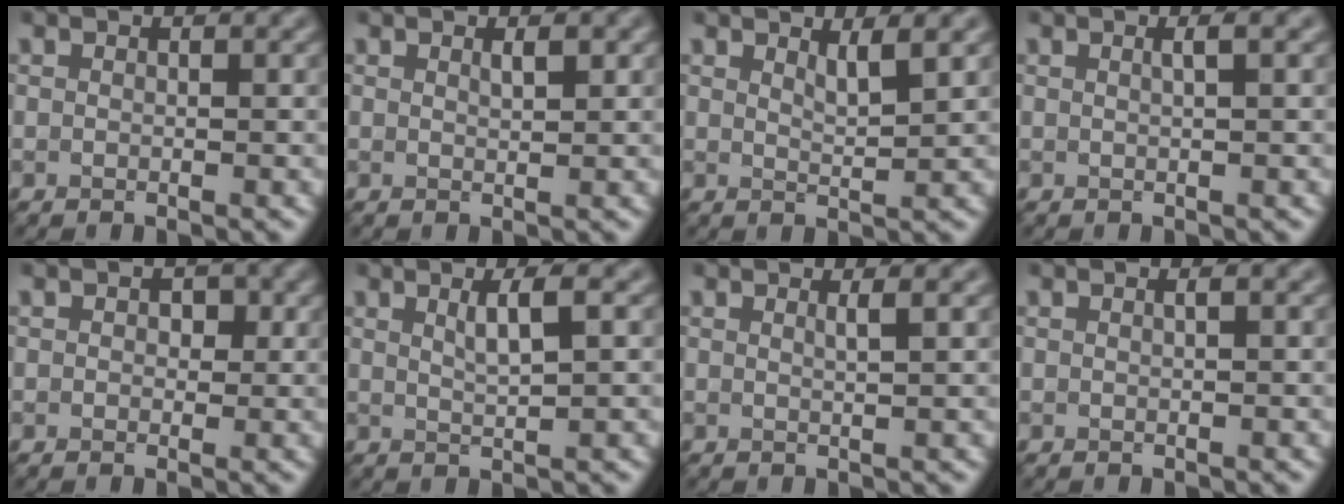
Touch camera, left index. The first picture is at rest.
{"total": 1.1, "force": [0.6, 0.2, 0.8], "torque": [-0.012, 0.000, 0.010]}
{"total": 1.8, "force": [1.2, 0.4, 1.4], "torque": [-0.016, -0.002, 0.017]}
{"total": 1.5, "force": [0.5, 0.5, 1.4], "torque": [-0.015, 0.006, 0.000]}
{"total": 1.3, "force": [0.2, 1.1, 0.8], "torque": [-0.006, -0.001, 0.000]}
{"total": 2.4, "force": [0.9, 0.5, 2.2], "torque": [-0.031, 0.001, 0.013]}
{"total": 1.3, "force": [0.5, 0.4, 1.1], "torque": [-0.007, 0.002, 0.004]}
{"total": 0.6, "force": [0.2, 0.2, 0.5], "torque": [-0.007, 0.004, 0.000]}